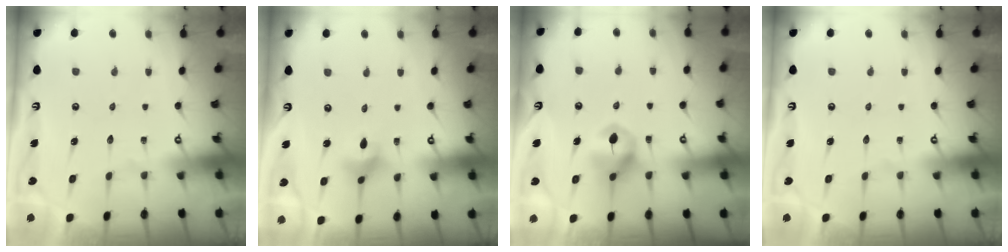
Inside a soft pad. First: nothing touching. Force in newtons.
{"total": 4.2, "press": 4.0, "slide": 1.2}
{"total": 7.4, "press": 7.4, "slide": 0.2}
{"total": 0.0}